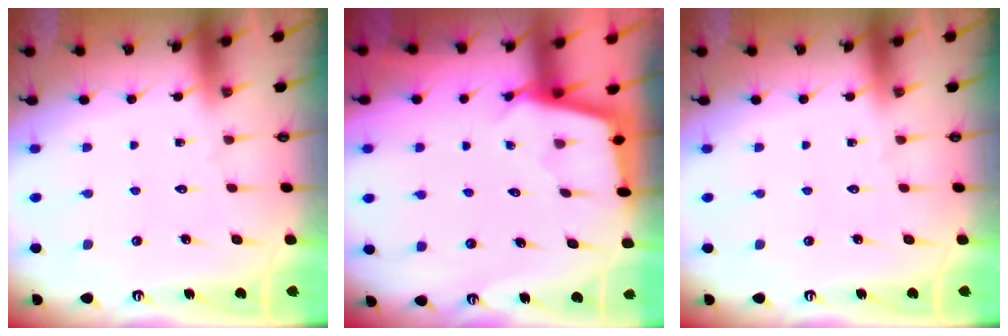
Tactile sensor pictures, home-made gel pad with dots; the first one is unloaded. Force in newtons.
{"total": 2.2, "press": 2.2, "slide": 0.2}
{"total": 0.0}